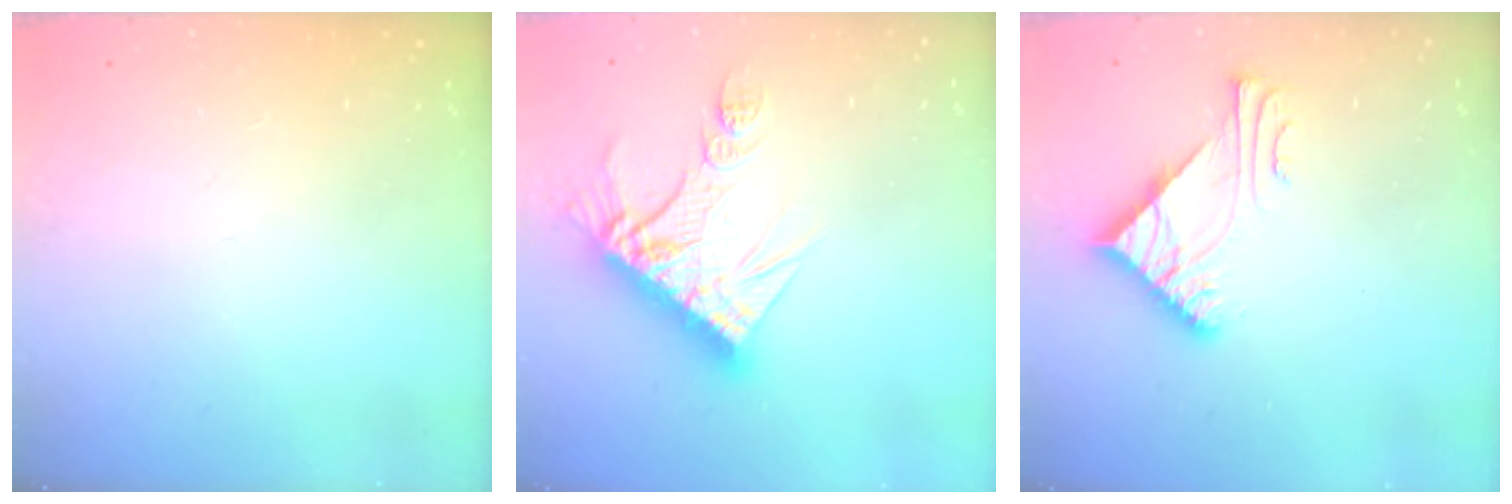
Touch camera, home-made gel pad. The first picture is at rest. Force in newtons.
{"total": 14.2, "press": 14.2, "slide": 1.2}
{"total": 5.8, "press": 5.7, "slide": 0.6}